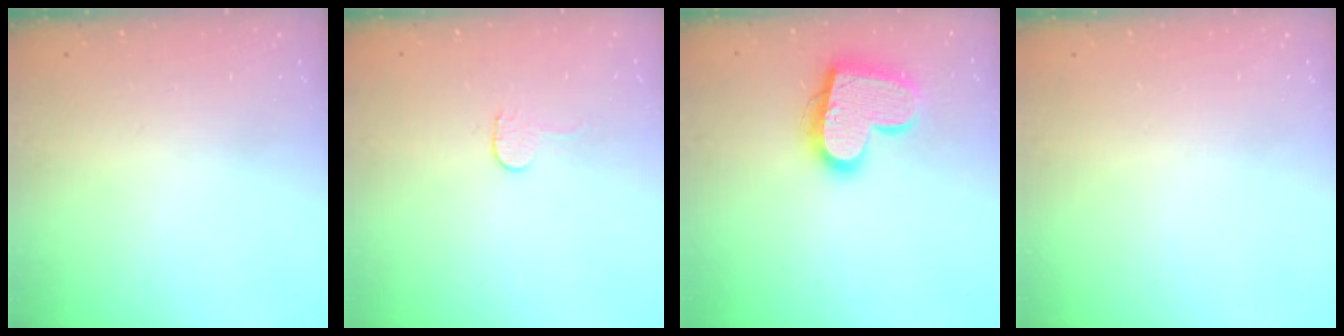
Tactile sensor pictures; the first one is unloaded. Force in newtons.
{"total": 2.7, "press": 2.7, "slide": 0.2}
{"total": 18.0, "press": 17.9, "slide": 1.4}
{"total": 0.0}